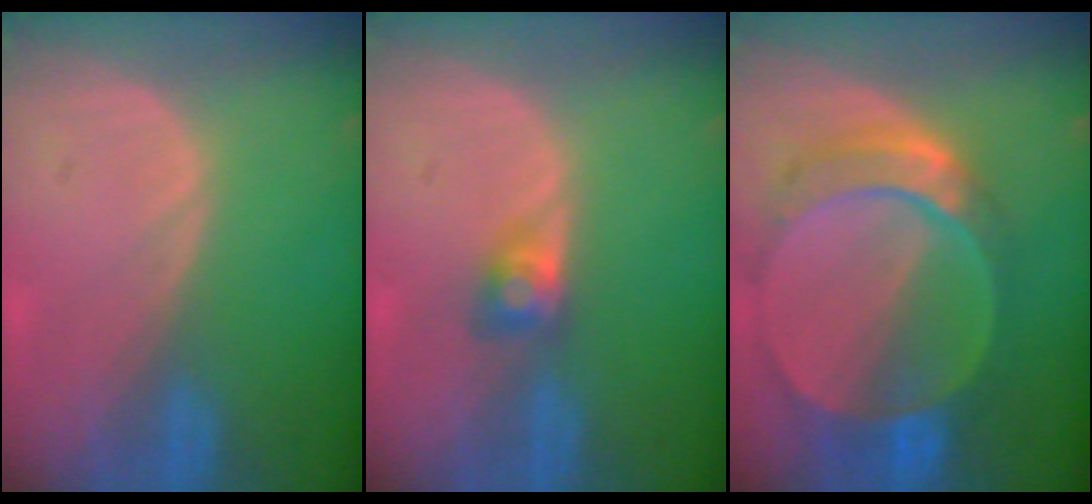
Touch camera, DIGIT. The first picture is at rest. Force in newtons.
{"total": 2.7, "press": 2.5, "slide": 1.0}
{"total": 9.5, "press": 8.3, "slide": 4.4}